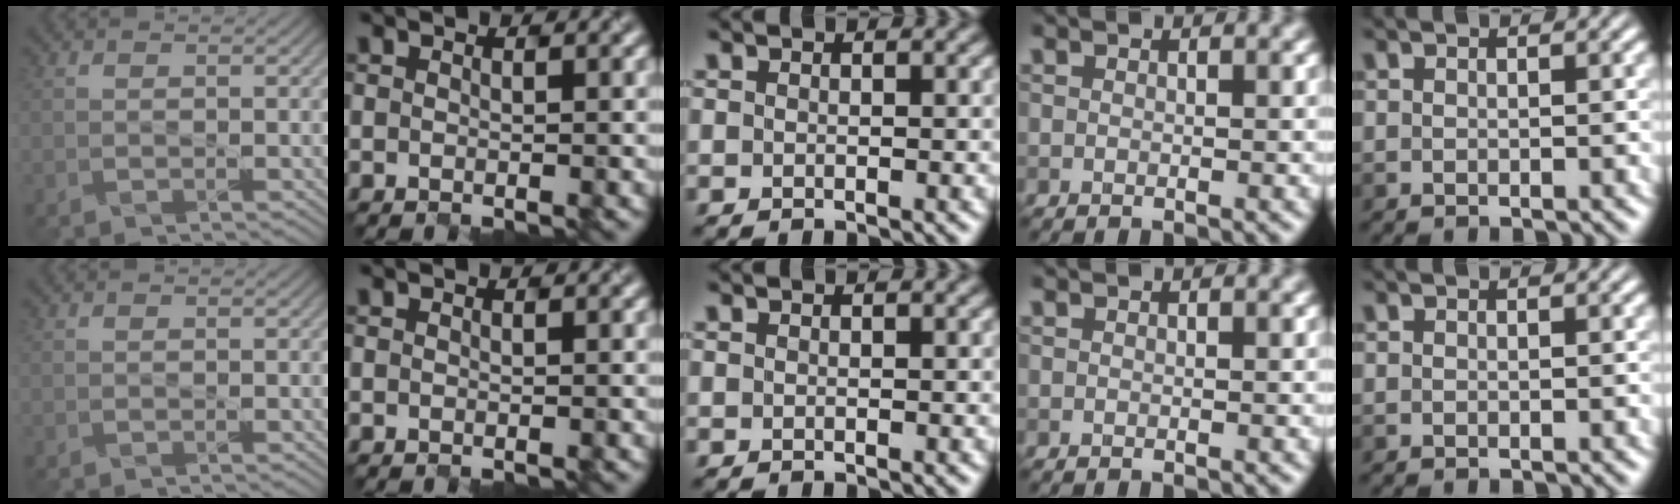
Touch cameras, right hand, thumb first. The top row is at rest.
{}